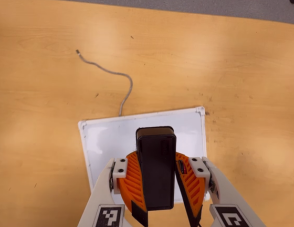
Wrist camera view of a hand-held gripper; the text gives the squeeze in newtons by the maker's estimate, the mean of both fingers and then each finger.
{"total": 9.7, "left": 10.0, "right": 9.4}